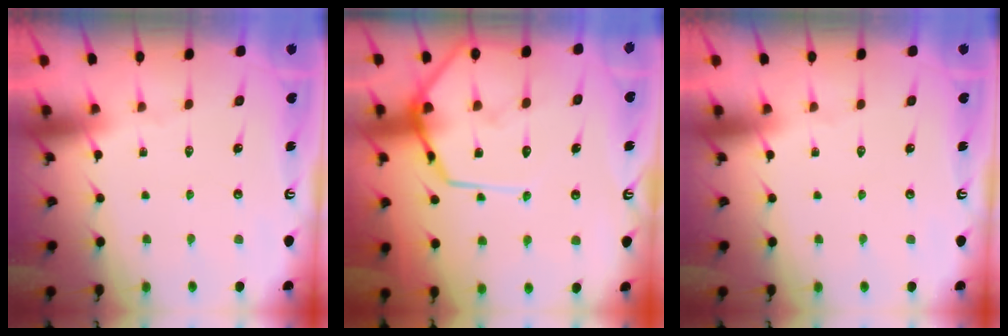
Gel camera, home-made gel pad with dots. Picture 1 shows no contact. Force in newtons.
{"total": 13.5, "press": 13.5, "slide": 1.3}
{"total": 0.0}